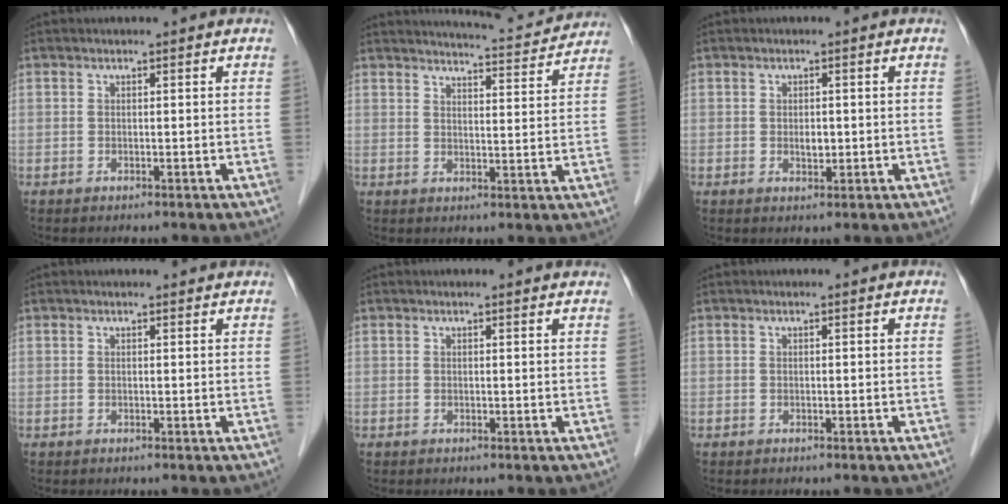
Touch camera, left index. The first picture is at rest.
{"total": 10.4, "force": [10.2, 0.8, 2.0], "torque": [-0.029, -0.004, 0.122]}
{"total": 1.6, "force": [-0.2, 1.0, 1.3], "torque": [-0.021, -0.005, -0.001]}
{"total": 2.4, "force": [2.3, 0.6, 0.6], "torque": [-0.008, 0.011, 0.024]}
{"total": 2.8, "force": [2.7, 0.5, 0.6], "torque": [-0.009, 0.005, 0.020]}
{"total": 0.0}